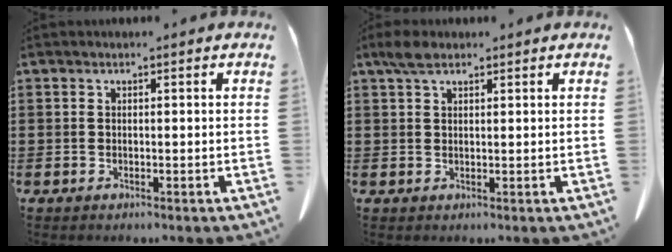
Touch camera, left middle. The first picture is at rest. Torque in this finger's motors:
{"motor_torque": [1.74, 0.40, 0.09, 0.12]}